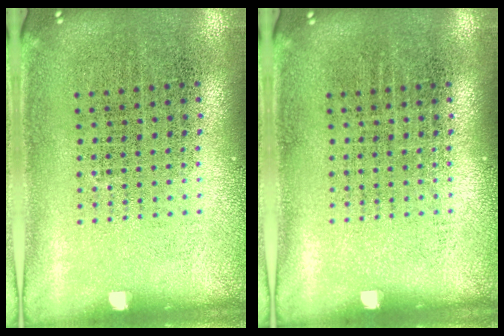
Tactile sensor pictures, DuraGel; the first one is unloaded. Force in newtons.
{"total": 0.0}